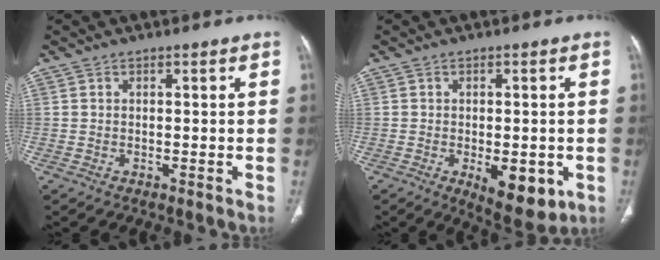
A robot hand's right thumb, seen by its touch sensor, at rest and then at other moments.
{"total": 9.3, "force": [-2.7, 4.4, 7.7], "torque": [-0.089, -0.009, -0.025]}